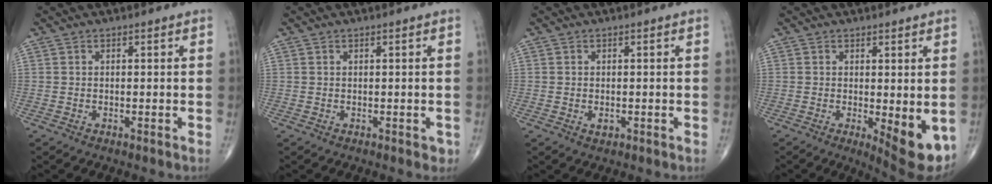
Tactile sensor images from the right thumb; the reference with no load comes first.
{"total": 0.9, "force": [0.0, 0.7, 0.5], "torque": [0.000, 0.001, 0.002]}
{"total": 1.2, "force": [-0.3, 0.8, 0.9], "torque": [-0.014, -0.002, -0.004]}
{"total": 8.0, "force": [-1.5, 2.7, 7.4], "torque": [-0.090, -0.020, -0.012]}